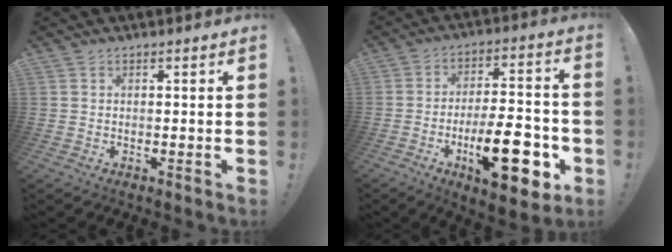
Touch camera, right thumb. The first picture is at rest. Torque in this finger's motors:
{"motor_torque": [2.27, 1.92, 1.90, -0.87, 0.16]}